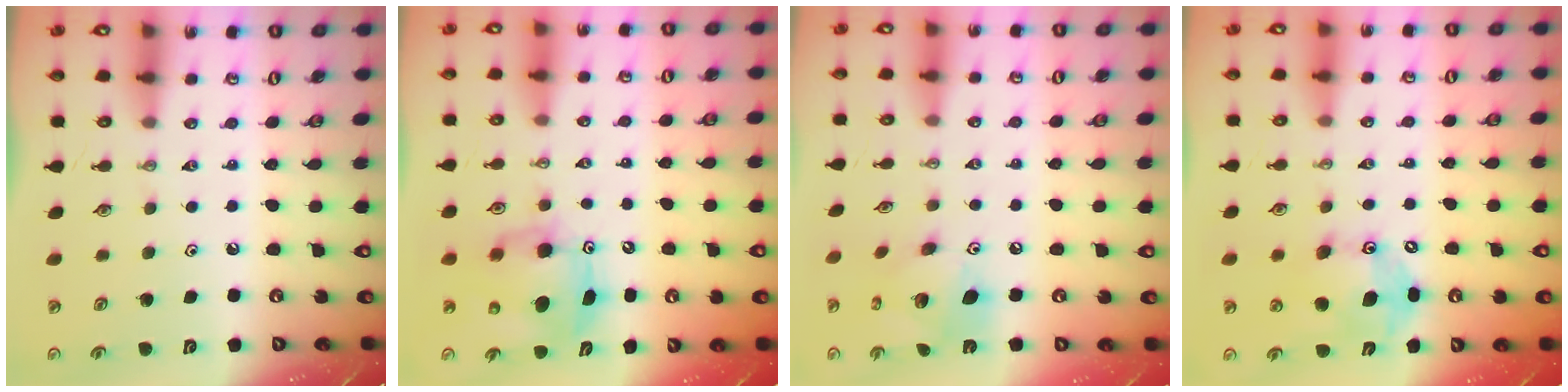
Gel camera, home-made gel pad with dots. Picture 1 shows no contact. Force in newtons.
{"total": 8.2, "press": 8.2, "slide": 0.6}
{"total": 14.0, "press": 13.9, "slide": 1.1}
{"total": 11.8, "press": 11.3, "slide": 3.3}